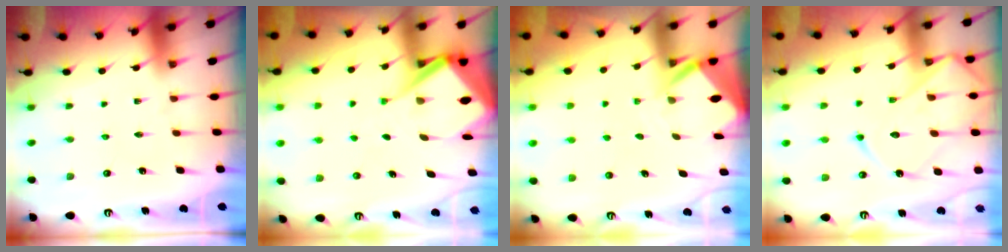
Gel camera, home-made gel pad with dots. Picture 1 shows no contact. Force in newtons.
{"total": 8.5, "press": 8.5, "slide": 0.8}
{"total": 3.4, "press": 3.4, "slide": 0.4}
{"total": 14.4, "press": 14.3, "slide": 1.2}